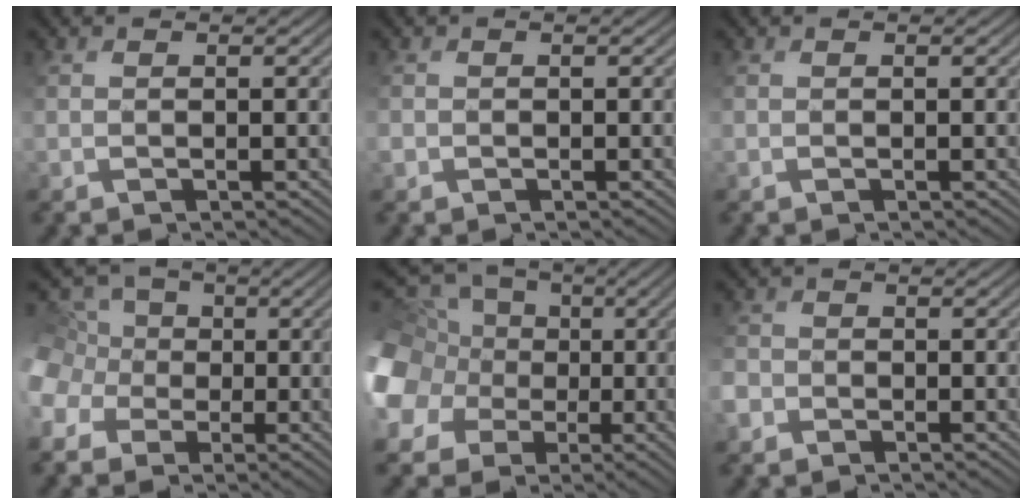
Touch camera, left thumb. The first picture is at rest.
{"total": 0.6, "force": [-0.5, -0.1, -0.4], "torque": [0.002, -0.002, -0.008]}
{"total": 0.0}
{"total": 7.8, "force": [-3.0, 7.0, 1.6], "torque": [-0.086, -0.006, -0.067]}
{"total": 14.5, "force": [-0.2, 13.7, 4.9], "torque": [-0.204, 0.013, -0.032]}
{"total": 2.2, "force": [-1.9, 0.5, -1.0], "torque": [0.008, -0.006, -0.037]}